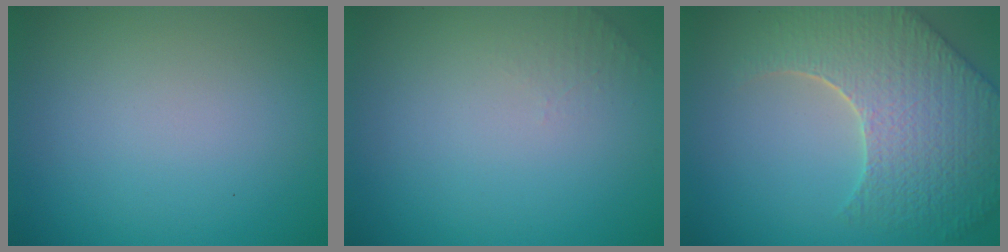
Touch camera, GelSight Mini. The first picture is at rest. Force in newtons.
{"total": 1.0, "press": 0.9, "slide": 0.3}
{"total": 8.6, "press": 6.3, "slide": 5.9}